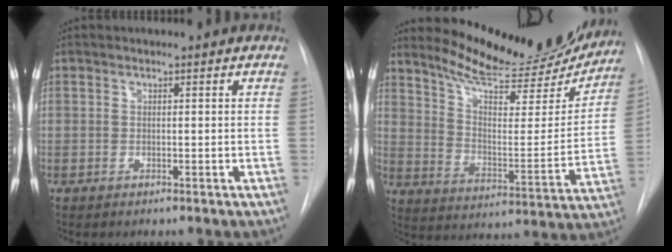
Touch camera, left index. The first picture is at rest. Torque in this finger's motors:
{"motor_torque": [1.02, -1.12, 0.21, 0.05]}